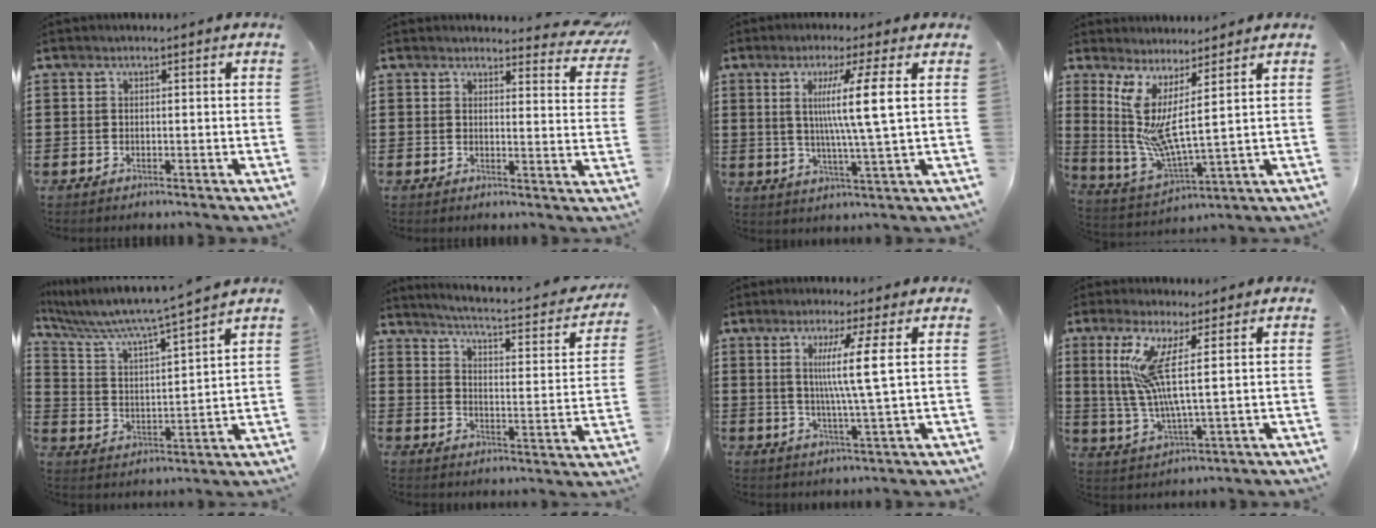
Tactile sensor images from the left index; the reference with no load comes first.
{"total": 3.8, "force": [3.5, 0.9, 1.1], "torque": [-0.018, -0.018, 0.062]}
{"total": 9.2, "force": [2.1, -0.5, 8.9], "torque": [-0.172, 0.001, 0.026]}
{"total": 6.3, "force": [2.6, 0.7, 5.6], "torque": [-0.127, -0.044, 0.046]}
{"total": 6.2, "force": [5.5, -0.3, 2.9], "torque": [-0.082, -0.042, 0.085]}
{"total": 3.3, "force": [2.8, -0.4, 1.8], "torque": [-0.054, -0.032, 0.035]}
{"total": 7.9, "force": [2.0, -0.9, 7.5], "torque": [-0.148, -0.004, 0.024]}
{"total": 10.1, "force": [3.4, 1.3, 9.4], "torque": [-0.209, -0.010, 0.054]}